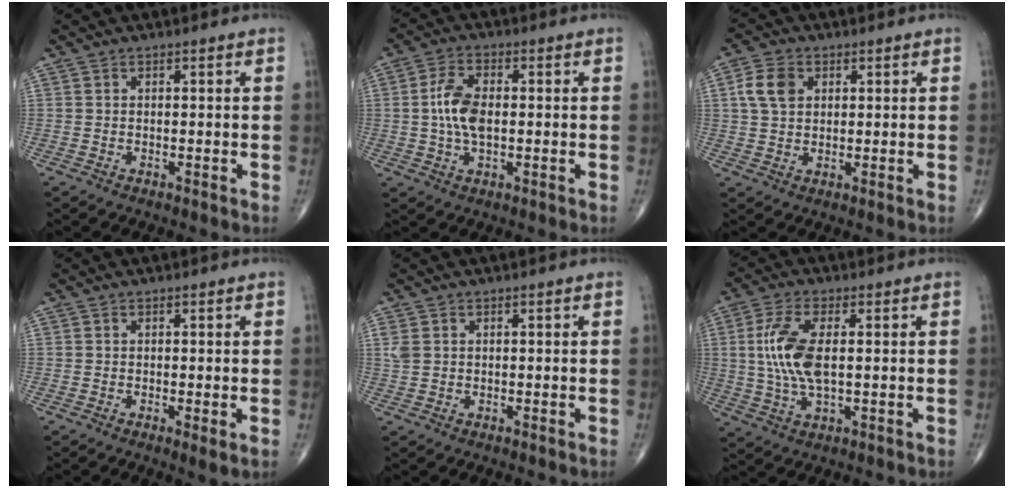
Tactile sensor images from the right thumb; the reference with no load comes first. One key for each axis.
{"total": 7.5, "fx": 0.1, "fy": 3.9, "fz": 6.4, "tx": -0.131, "ty": 0.007, "tz": -0.001}
{"total": 6.0, "fx": 1.7, "fy": 4.3, "fz": 3.8, "tx": -0.069, "ty": 0.003, "tz": 0.030}
{"total": 1.7, "fx": -0.2, "fy": 0.3, "fz": 1.7, "tx": -0.033, "ty": -0.009, "tz": -0.004}
{"total": 1.9, "fx": 0.6, "fy": 1.4, "fz": 1.1, "tx": -0.032, "ty": 0.004, "tz": 0.016}
{"total": 10.2, "fx": 1.0, "fy": 4.3, "fz": 9.2, "tx": -0.208, "ty": -0.001, "tz": 0.022}